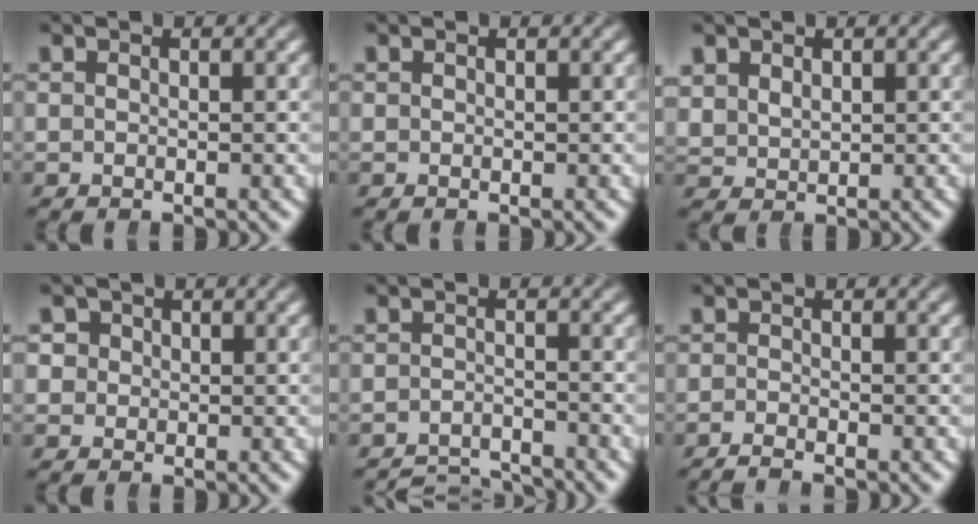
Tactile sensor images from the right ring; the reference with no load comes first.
{"total": 0.0}
{"total": 2.1, "force": [1.1, 1.6, 0.7], "torque": [-0.026, -0.013, 0.039]}
{"total": 3.9, "force": [1.1, 3.4, 1.6], "torque": [-0.030, 0.003, 0.018]}
{"total": 4.8, "force": [-4.8, 0.5, 0.3], "torque": [0.013, -0.018, -0.076]}
{"total": 1.6, "force": [-1.6, -0.1, 0.1], "torque": [0.006, -0.005, -0.028]}